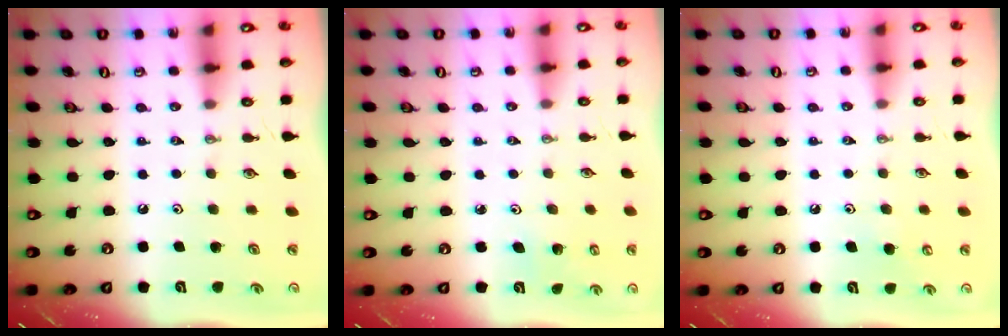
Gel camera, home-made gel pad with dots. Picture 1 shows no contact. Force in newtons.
{"total": 2.3, "press": 2.3, "slide": 0.2}
{"total": 4.3, "press": 4.2, "slide": 0.9}